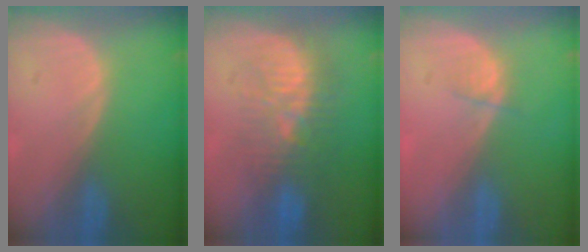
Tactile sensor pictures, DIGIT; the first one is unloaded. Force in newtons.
{"total": 9.1, "press": 8.6, "slide": 2.8}
{"total": 1.4, "press": 1.3, "slide": 0.6}